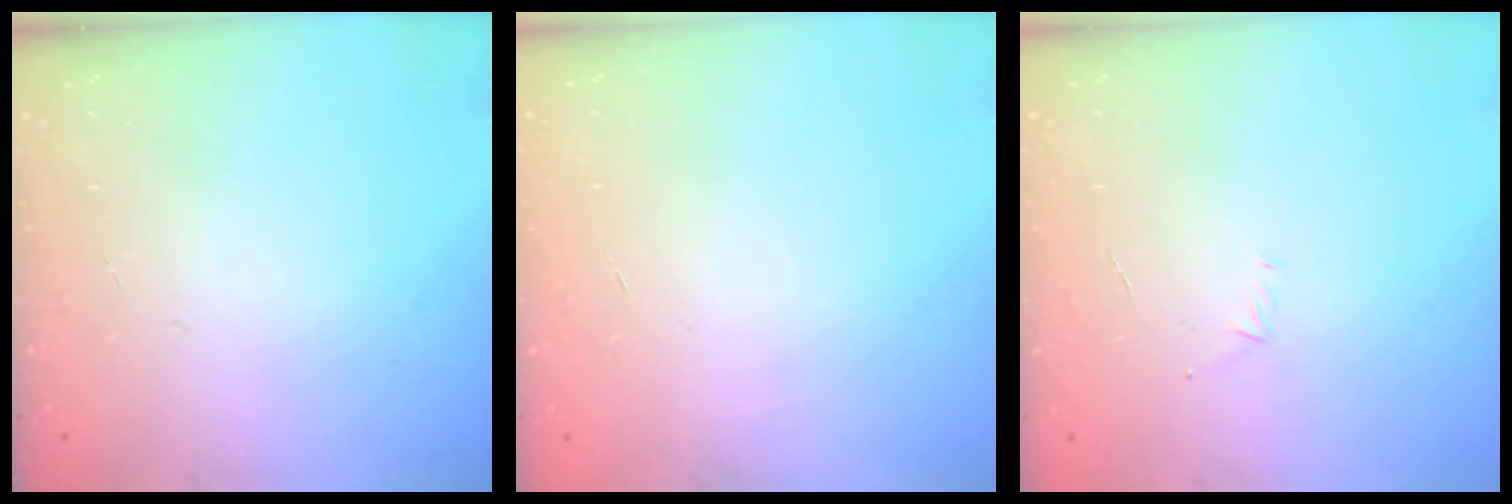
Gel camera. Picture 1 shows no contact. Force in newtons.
{"total": 0.0}
{"total": 4.3, "press": 4.1, "slide": 1.1}